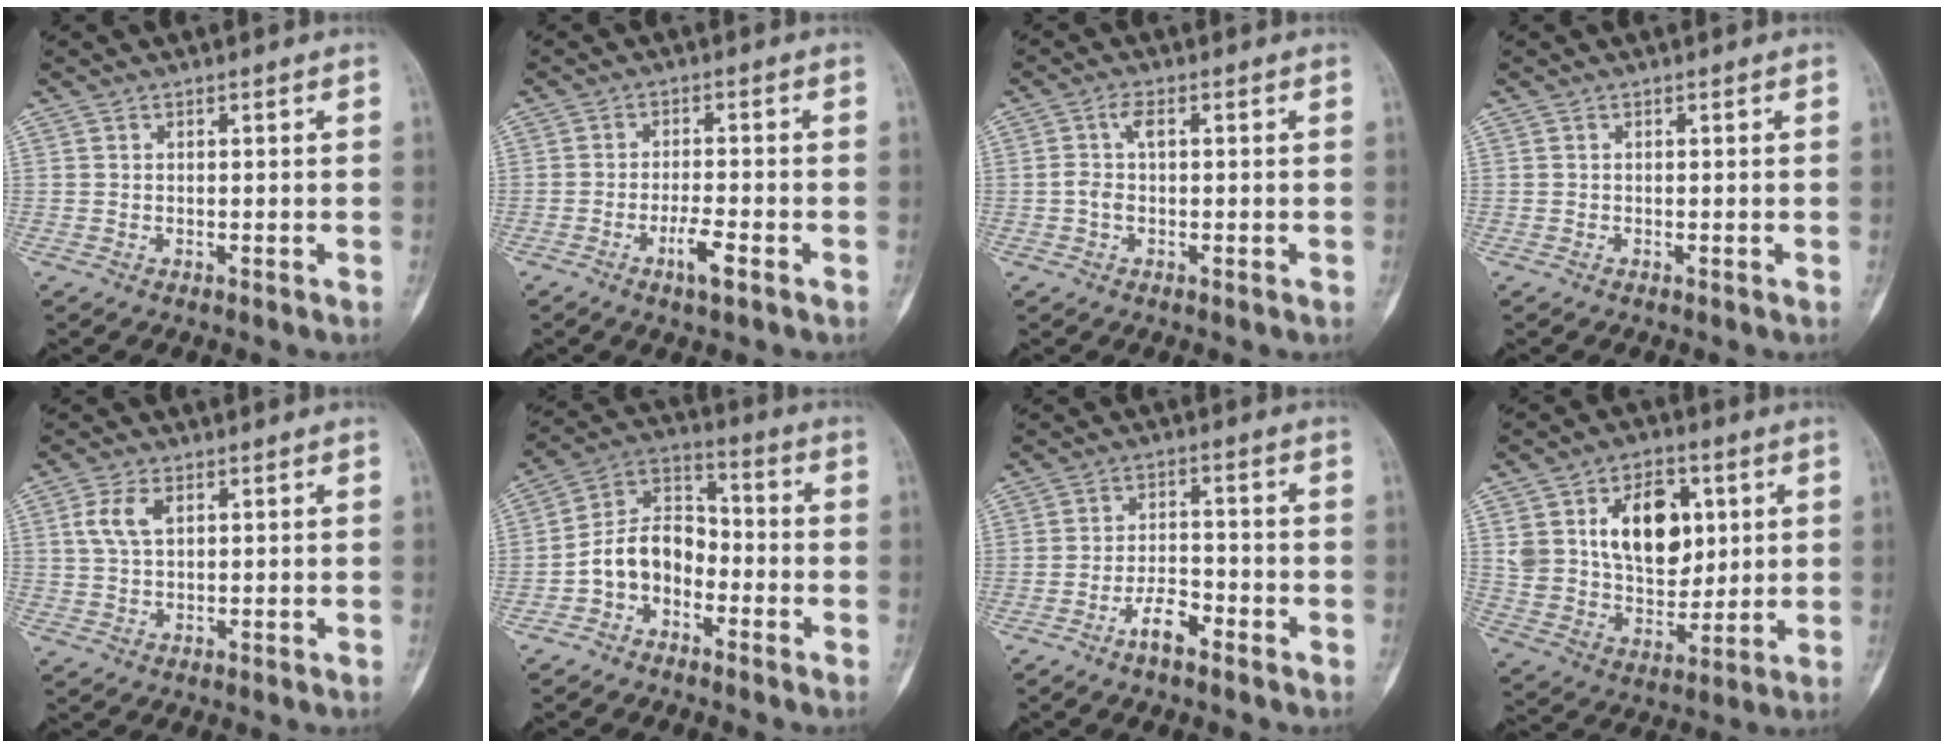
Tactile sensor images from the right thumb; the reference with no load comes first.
{"total": 4.5, "force": [-2.3, 0.9, 3.8], "torque": [-0.071, 0.010, -0.043]}
{"total": 3.0, "force": [0.3, 1.5, 2.6], "torque": [-0.062, 0.013, 0.002]}
{"total": 0.0}
{"total": 5.0, "force": [1.7, 2.8, 3.8], "torque": [-0.082, 0.003, 0.033]}
{"total": 10.2, "force": [-3.7, 7.3, 6.0], "torque": [-0.089, 0.057, -0.084]}
{"total": 5.2, "force": [-3.4, 2.0, 3.4], "torque": [-0.056, 0.025, -0.060]}
{"total": 17.3, "force": [5.1, 11.6, 11.8], "torque": [-0.141, -0.019, 0.099]}